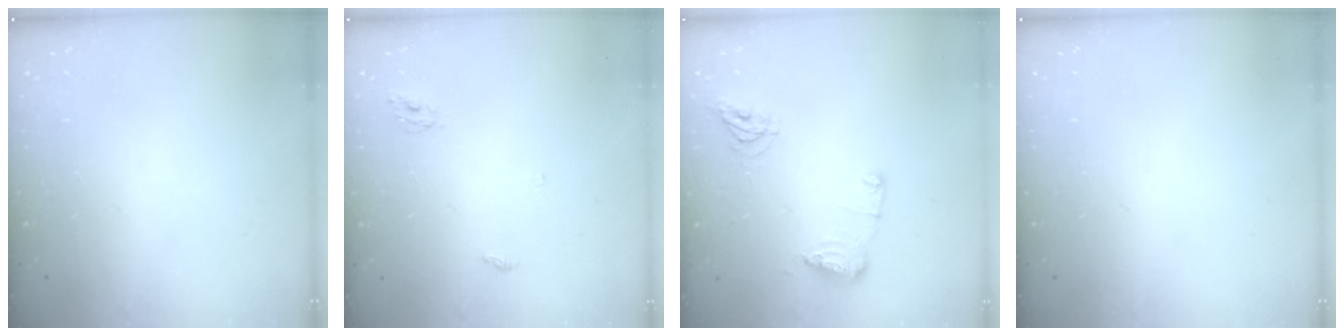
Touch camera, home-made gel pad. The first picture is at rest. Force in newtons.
{"total": 2.8, "press": 2.8, "slide": 0.2}
{"total": 9.4, "press": 9.4, "slide": 0.3}
{"total": 0.0}